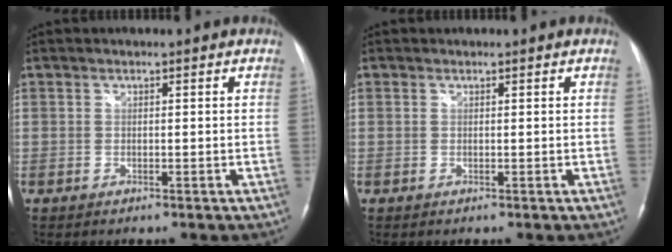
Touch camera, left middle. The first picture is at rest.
{"total": 0.0}